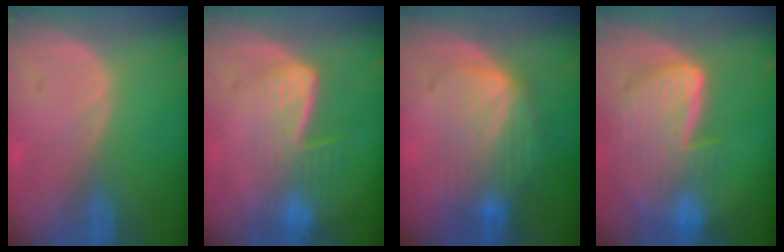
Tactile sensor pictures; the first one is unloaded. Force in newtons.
{"total": 7.0, "press": 5.9, "slide": 3.8}
{"total": 7.2, "press": 7.1, "slide": 1.0}
{"total": 9.3, "press": 8.1, "slide": 4.6}